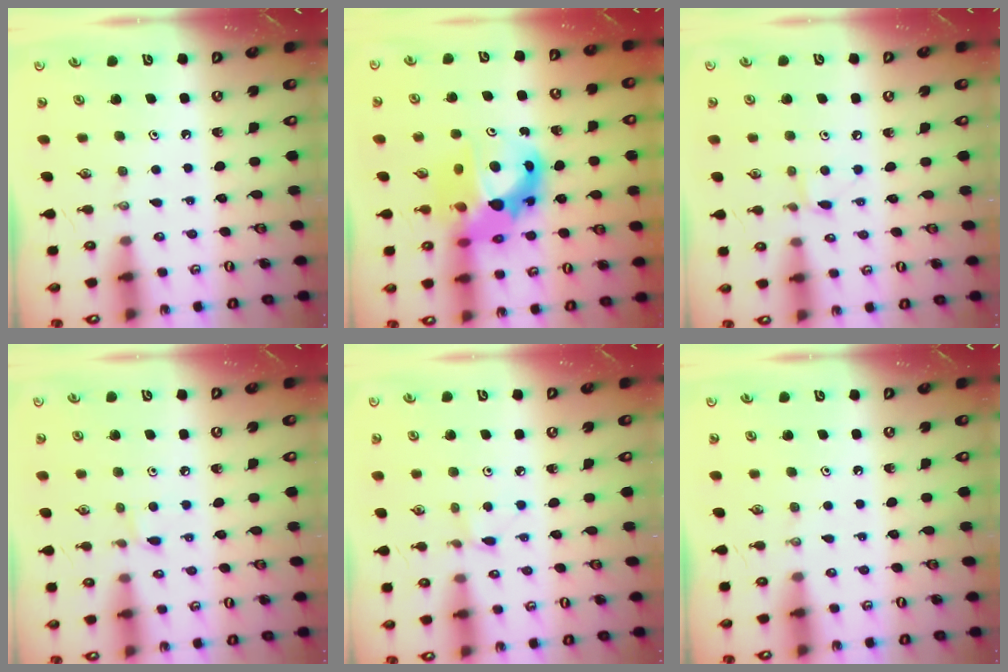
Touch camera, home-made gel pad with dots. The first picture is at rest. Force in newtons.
{"total": 13.9, "press": 13.9, "slide": 1.0}
{"total": 5.4, "press": 5.3, "slide": 0.7}
{"total": 4.1, "press": 4.1, "slide": 0.4}
{"total": 2.8, "press": 2.7, "slide": 0.4}
{"total": 0.0}